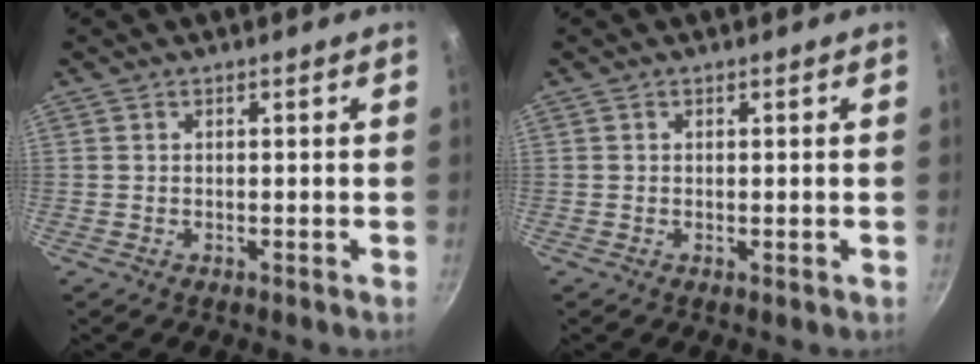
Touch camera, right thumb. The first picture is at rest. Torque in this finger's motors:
{"motor_torque": [0.28, 0.00, 0.17, 0.05, -0.04]}